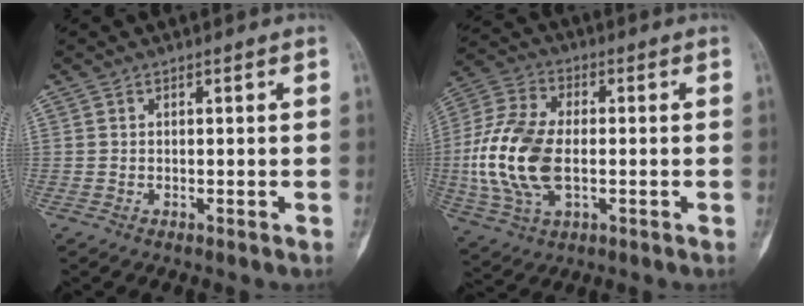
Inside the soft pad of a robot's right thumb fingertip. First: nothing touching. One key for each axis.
{"total": 16.6, "fx": -1.5, "fy": 9.6, "fz": 13.5, "tx": -0.292, "ty": 0.007, "tz": -0.026}